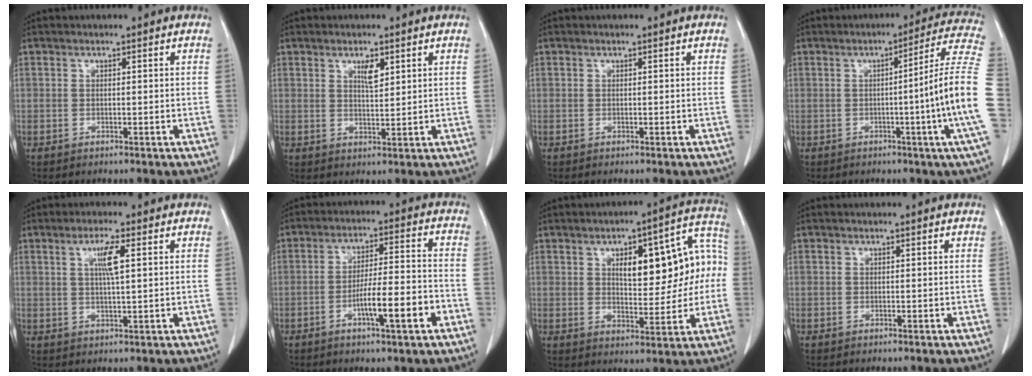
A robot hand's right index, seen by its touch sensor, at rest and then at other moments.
{"total": 2.9, "force": [1.6, 0.9, 2.3], "torque": [-0.043, -0.002, 0.030]}
{"total": 0.0}
{"total": 13.8, "force": [-2.3, -3.3, 13.2], "torque": [-0.156, -0.007, -0.040]}
{"total": 4.3, "force": [1.3, 0.2, 4.1], "torque": [-0.076, 0.000, 0.024]}
{"total": 9.2, "force": [-3.9, 0.7, 8.3], "torque": [-0.133, 0.007, -0.059]}
{"total": 14.2, "force": [1.9, 5.5, 12.9], "torque": [-0.160, 0.043, 0.032]}
{"total": 0.0}